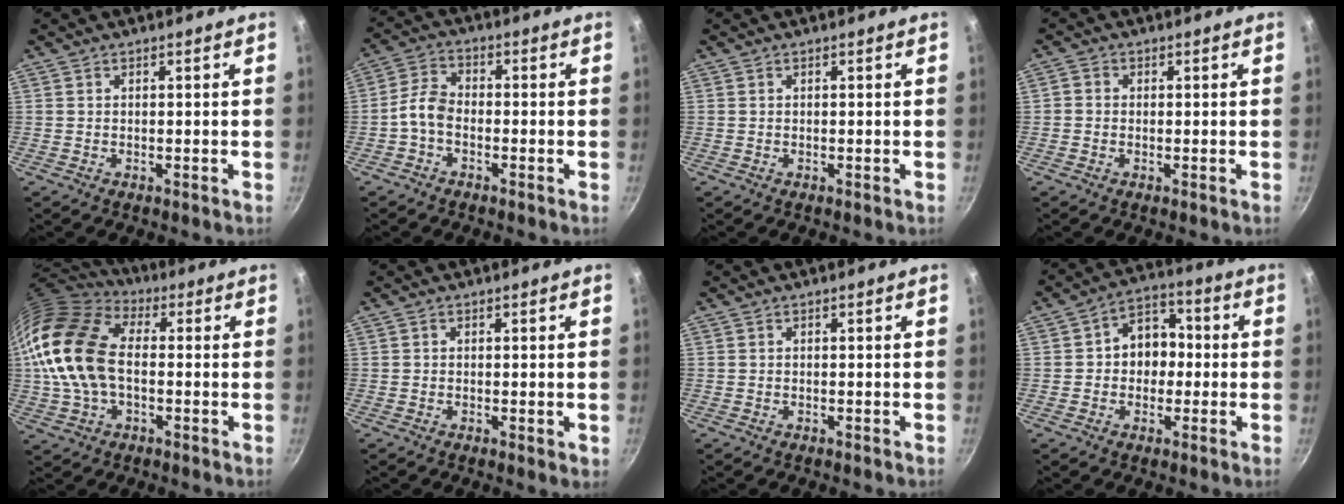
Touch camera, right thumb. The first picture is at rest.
{"total": 4.8, "force": [-2.0, 3.0, 3.3], "torque": [-0.065, 0.032, -0.049]}
{"total": 0.0}
{"total": 1.6, "force": [-0.2, 1.5, 0.7], "torque": [-0.011, 0.006, -0.009]}
{"total": 18.8, "force": [0.2, 12.3, 14.3], "torque": [-0.271, 0.028, -0.006]}
{"total": 1.4, "force": [0.1, 0.5, 1.3], "torque": [-0.018, -0.002, 0.000]}
{"total": 0.0}
{"total": 8.6, "force": [-0.2, 6.9, 5.1], "torque": [-0.022, 0.023, -0.013]}